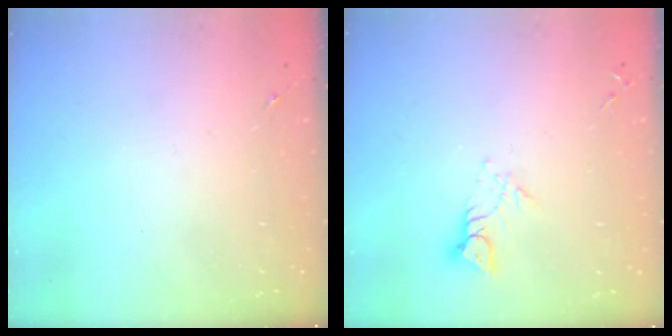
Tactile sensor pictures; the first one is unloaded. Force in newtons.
{"total": 5.6, "press": 5.6, "slide": 0.5}